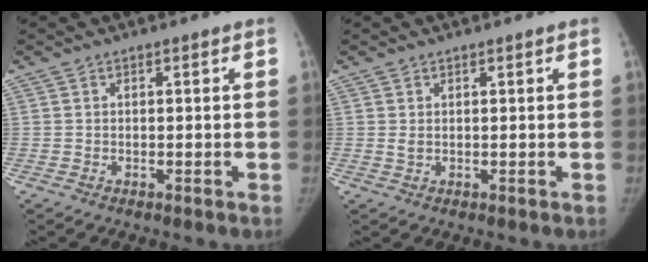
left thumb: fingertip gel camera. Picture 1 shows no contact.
{"total": 1.0, "force": [0.5, 0.6, 0.6], "torque": [-0.008, -0.004, 0.010]}